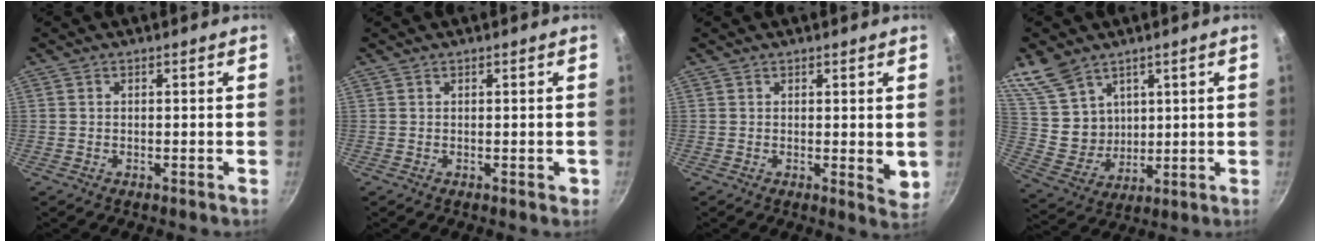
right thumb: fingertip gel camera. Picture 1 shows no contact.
{"total": 1.0, "force": [0.2, 0.5, 0.8], "torque": [-0.002, 0.003, 0.004]}
{"total": 3.8, "force": [1.3, 1.4, 3.3], "torque": [-0.040, -0.007, 0.020]}
{"total": 12.0, "force": [7.4, 8.3, 4.6], "torque": [-0.060, -0.041, 0.159]}